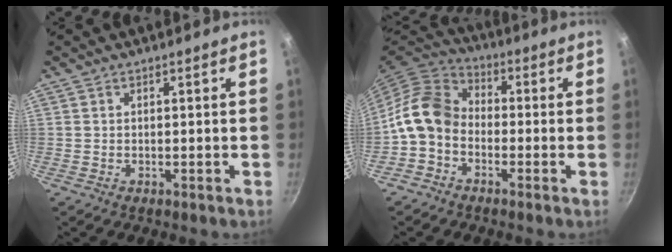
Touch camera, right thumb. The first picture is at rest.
{"total": 13.3, "force": [-3.0, 10.0, 8.3], "torque": [-0.130, 0.045, -0.082]}